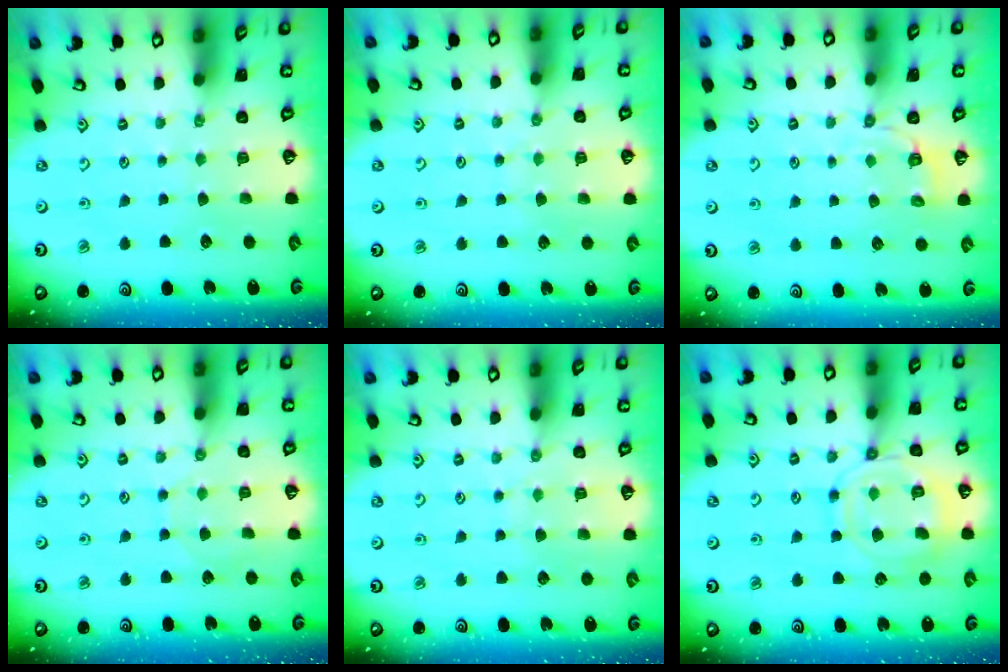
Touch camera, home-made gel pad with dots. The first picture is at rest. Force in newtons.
{"total": 2.6, "press": 2.6, "slide": 0.3}
{"total": 2.7, "press": 1.4, "slide": 2.3}
{"total": 3.3, "press": 3.2, "slide": 0.4}
{"total": 5.7, "press": 5.7, "slide": 0.6}
{"total": 12.4, "press": 12.3, "slide": 1.3}